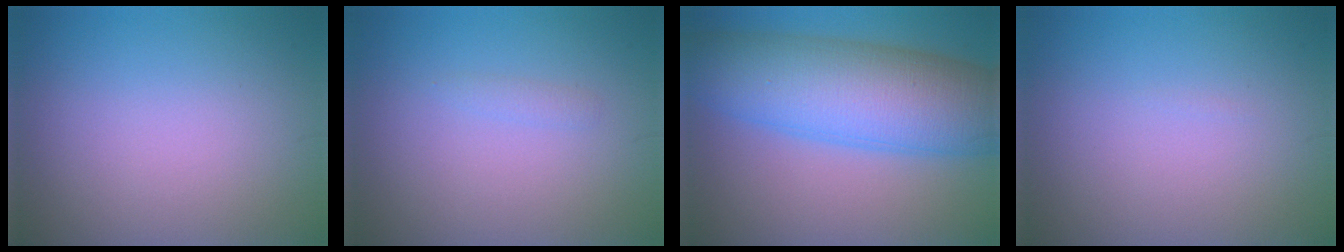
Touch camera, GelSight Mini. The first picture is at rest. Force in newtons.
{"total": 0.7, "press": 0.7, "slide": 0.1}
{"total": 11.2, "press": 11.2, "slide": 0.2}
{"total": 0.0}